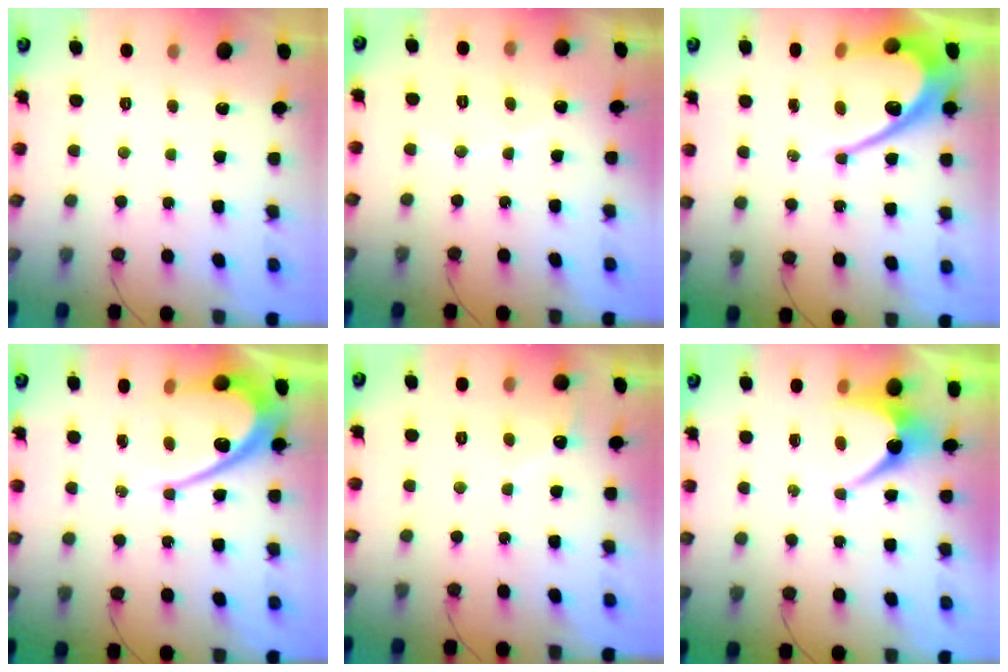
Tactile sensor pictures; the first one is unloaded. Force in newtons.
{"total": 4.1, "press": 4.1, "slide": 0.3}
{"total": 14.0, "press": 14.0, "slide": 0.9}
{"total": 12.6, "press": 12.6, "slide": 0.9}
{"total": 4.2, "press": 4.1, "slide": 0.3}
{"total": 6.8, "press": 6.8, "slide": 0.7}